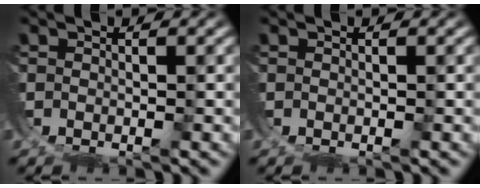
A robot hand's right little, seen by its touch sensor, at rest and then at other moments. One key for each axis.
{"total": 0.0}